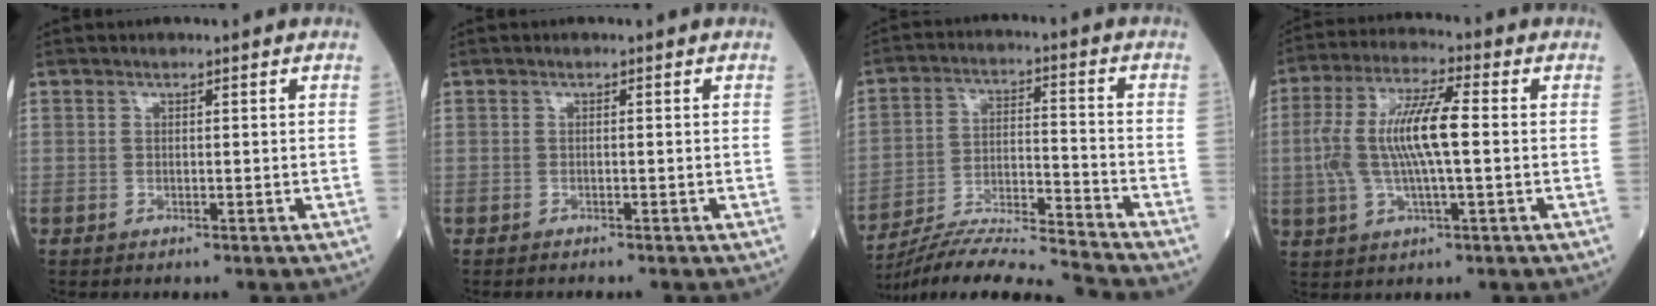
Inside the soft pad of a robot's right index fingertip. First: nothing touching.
{"total": 1.4, "force": [-1.3, 0.0, 0.7], "torque": [-0.009, 0.000, -0.015]}
{"total": 14.1, "force": [-13.4, -2.0, 3.8], "torque": [-0.064, 0.006, -0.238]}
{"total": 11.1, "force": [0.2, 2.2, 10.9], "torque": [-0.227, 0.015, 0.003]}